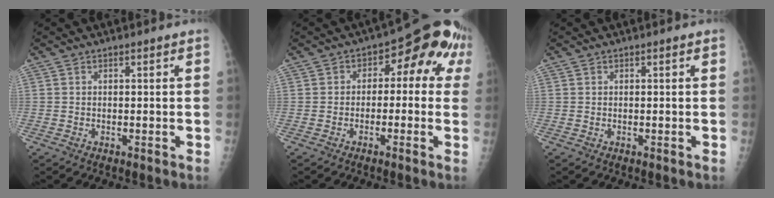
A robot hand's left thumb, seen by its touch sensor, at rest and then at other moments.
{"total": 10.2, "force": [1.2, 6.5, 7.8], "torque": [-0.048, 0.040, 0.003]}
{"total": 0.0}